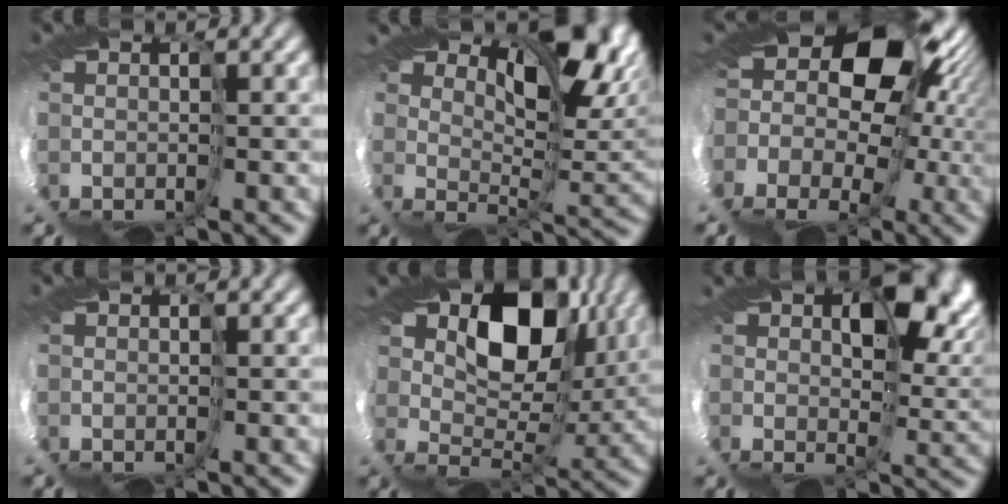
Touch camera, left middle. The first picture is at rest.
{"total": 10.0, "force": [7.2, 2.9, 6.2], "torque": [-0.107, -0.004, 0.130]}
{"total": 12.3, "force": [4.3, 7.6, 8.7], "torque": [-0.137, -0.011, 0.077]}
{"total": 0.0}
{"total": 9.4, "force": [7.6, 3.7, 4.3], "torque": [-0.074, -0.001, 0.135]}
{"total": 10.5, "force": [5.3, 4.6, 7.8], "torque": [-0.127, 0.001, 0.107]}